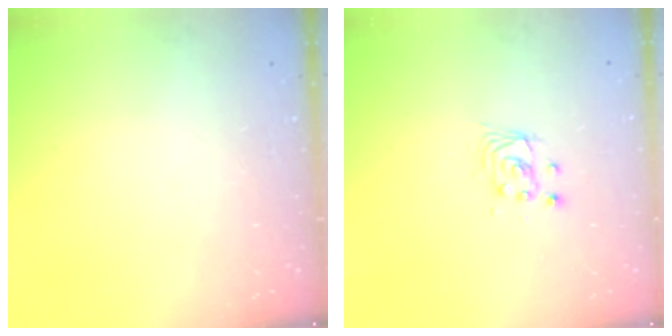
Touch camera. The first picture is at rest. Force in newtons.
{"total": 2.9, "press": 2.9, "slide": 0.0}